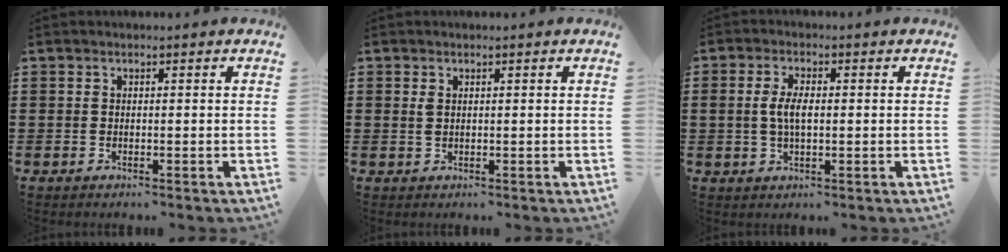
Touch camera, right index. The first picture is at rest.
{"total": 1.1, "force": [0.4, 0.6, 0.9], "torque": [-0.019, 0.003, 0.007]}
{"total": 4.0, "force": [0.1, 1.8, 3.6], "torque": [-0.087, 0.000, -0.004]}